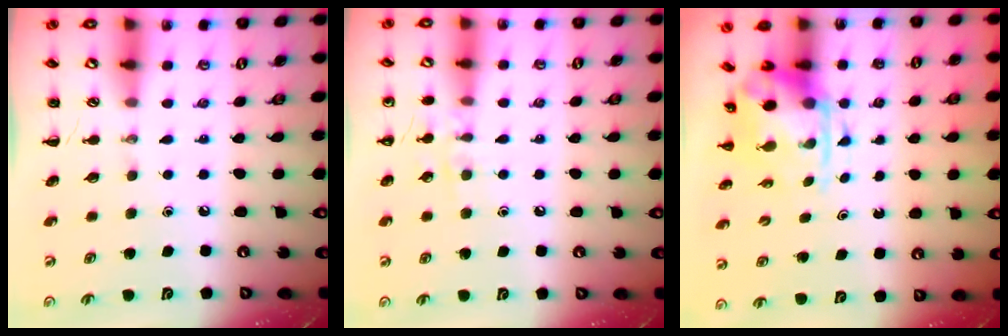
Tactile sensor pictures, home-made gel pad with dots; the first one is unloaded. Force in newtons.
{"total": 6.7, "press": 6.5, "slide": 1.5}
{"total": 4.0, "press": 3.8, "slide": 1.1}